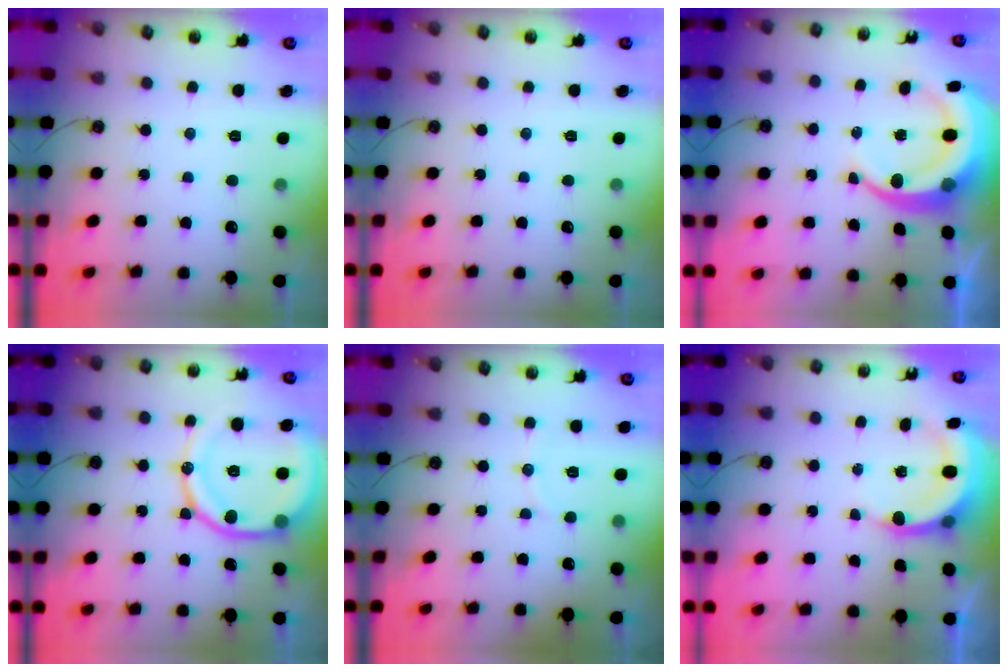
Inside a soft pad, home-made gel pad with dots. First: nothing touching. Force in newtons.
{"total": 0.0}
{"total": 11.5, "press": 11.4, "slide": 1.6}
{"total": 18.2, "press": 18.1, "slide": 2.0}
{"total": 3.8, "press": 3.7, "slide": 0.8}
{"total": 5.9, "press": 5.8, "slide": 1.2}